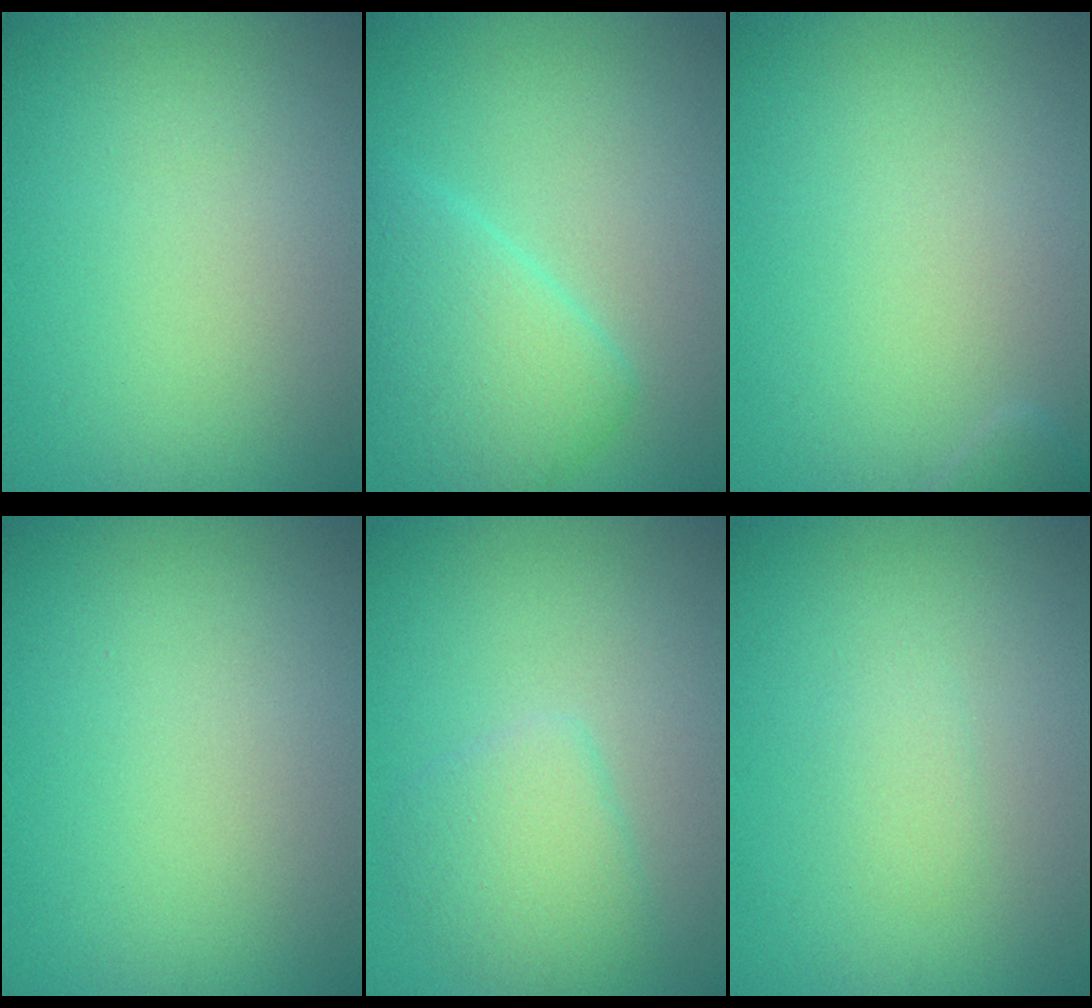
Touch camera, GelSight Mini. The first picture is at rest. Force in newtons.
{"total": 4.8, "press": 4.8, "slide": 0.1}
{"total": 0.8, "press": 0.8, "slide": 0.1}
{"total": 0.0}
{"total": 3.0, "press": 3.0, "slide": 0.2}
{"total": 1.0, "press": 1.0, "slide": 0.1}